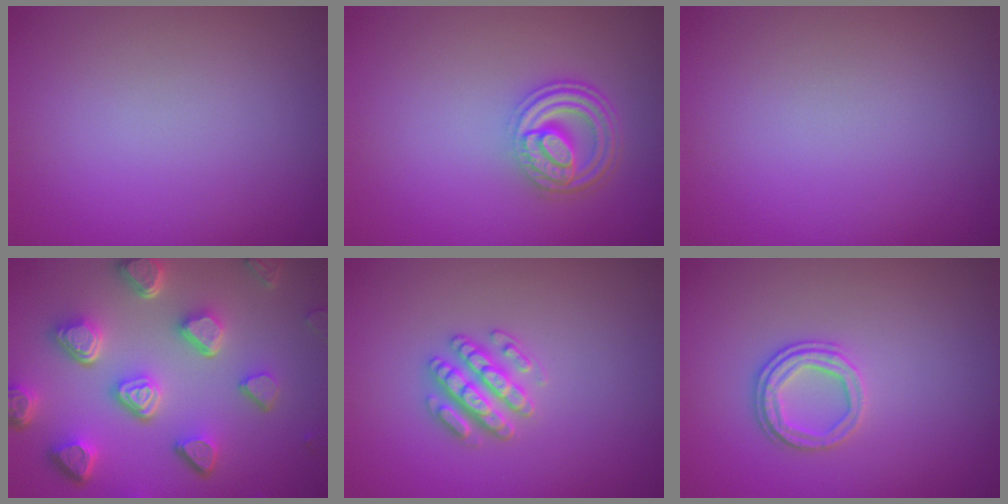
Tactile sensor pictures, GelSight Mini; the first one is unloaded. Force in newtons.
{"total": 4.5, "press": 3.4, "slide": 2.9}
{"total": 0.0}
{"total": 7.5, "press": 5.6, "slide": 5.0}
{"total": 2.9, "press": 2.8, "slide": 0.6}
{"total": 2.5, "press": 2.3, "slide": 0.9}